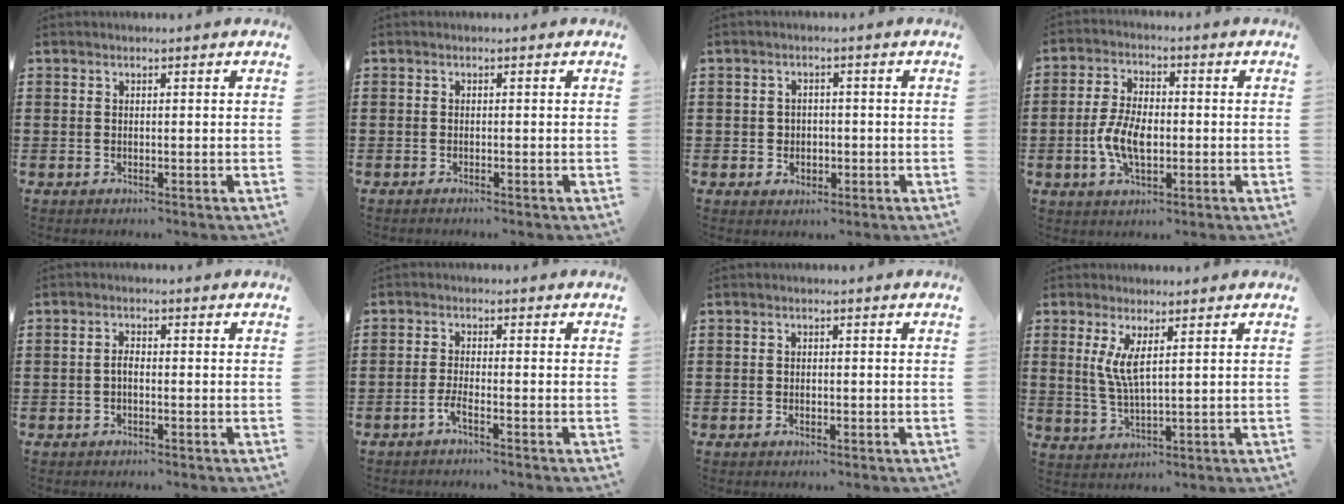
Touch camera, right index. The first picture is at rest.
{"total": 0.7, "force": [-0.6, -0.2, 0.1], "torque": [-0.003, -0.003, -0.013]}
{"total": 2.0, "force": [-0.4, 1.9, 0.5], "torque": [-0.019, 0.004, -0.012]}
{"total": 6.9, "force": [-1.5, 3.8, 5.6], "torque": [-0.127, 0.002, -0.032]}
{"total": 1.4, "force": [-0.7, 0.5, 1.1], "torque": [-0.022, 0.001, -0.014]}
{"total": 2.2, "force": [-1.6, -0.1, 1.5], "torque": [-0.035, -0.005, -0.033]}
{"total": 0.7, "force": [-0.3, 0.3, 0.5], "torque": [-0.012, -0.004, -0.005]}
{"total": 4.6, "force": [1.8, 0.7, 4.2], "torque": [-0.095, -0.006, 0.030]}